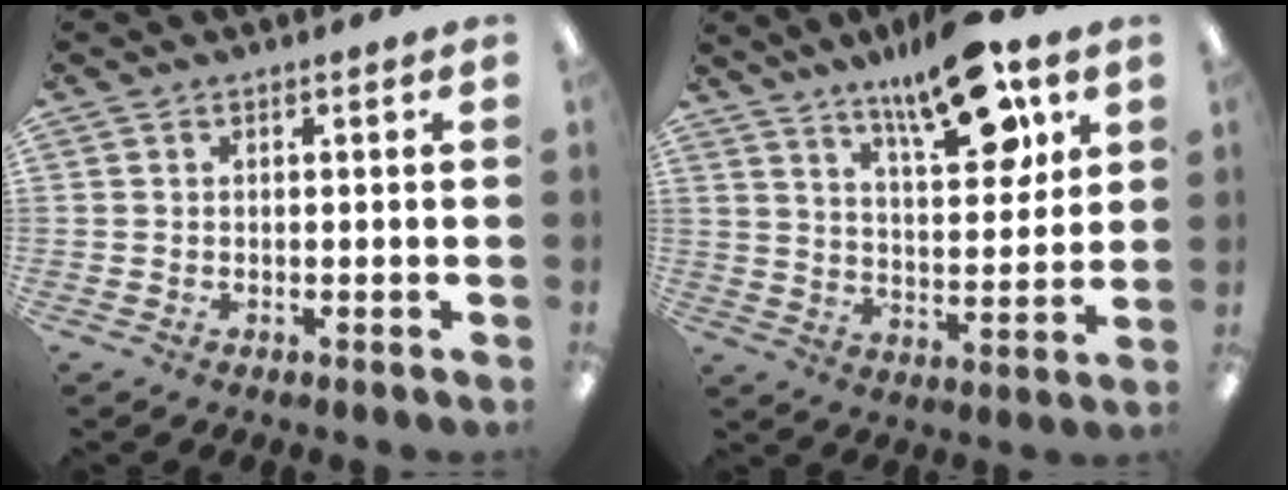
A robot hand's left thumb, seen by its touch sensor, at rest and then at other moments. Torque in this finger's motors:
{"motor_torque": [0.15, 0.15, 1.39, -1.38, 0.15]}